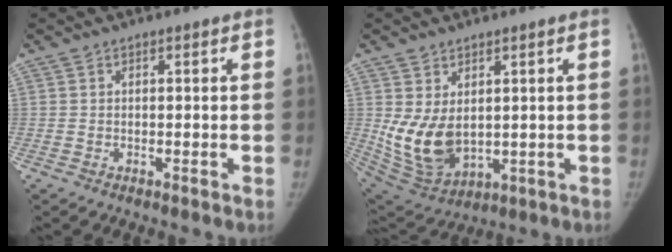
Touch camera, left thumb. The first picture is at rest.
{"total": 10.9, "force": [1.0, 7.2, 8.1], "torque": [-0.141, -0.018, 0.047]}